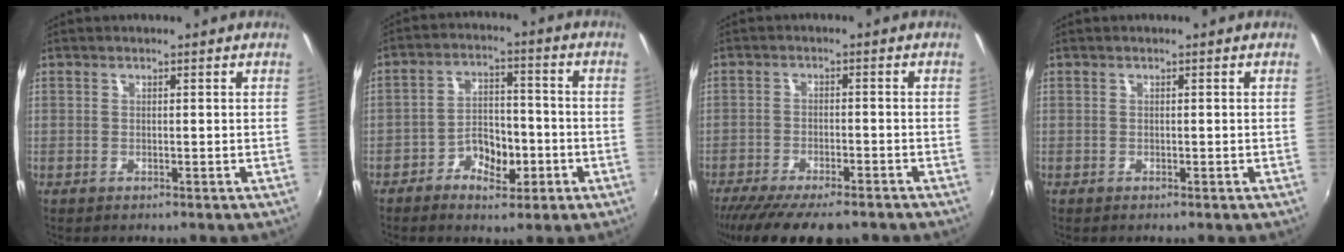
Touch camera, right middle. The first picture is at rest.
{"total": 7.9, "force": [-3.7, 4.7, 5.2], "torque": [-0.098, 0.015, -0.056]}
{"total": 12.9, "force": [-10.4, 2.9, 7.0], "torque": [-0.148, -0.045, -0.166]}
{"total": 0.0}